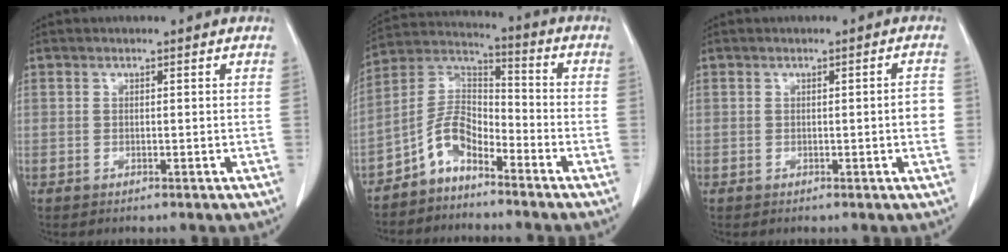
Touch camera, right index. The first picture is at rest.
{"total": 7.5, "force": [-5.1, 3.4, 4.4], "torque": [-0.089, 0.030, -0.105]}
{"total": 2.4, "force": [-0.3, 0.3, 2.4], "torque": [-0.028, 0.001, -0.005]}